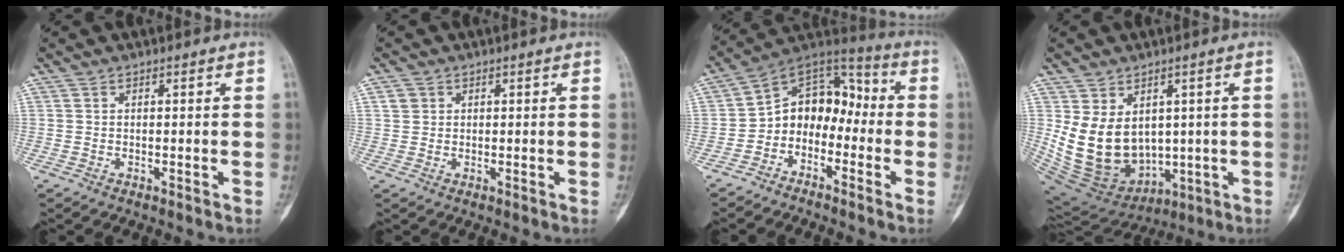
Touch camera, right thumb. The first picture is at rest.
{"total": 1.8, "force": [0.6, 1.6, 0.4], "torque": [0.003, 0.000, 0.008]}
{"total": 11.5, "force": [-3.0, 8.7, 6.9], "torque": [-0.069, 0.077, -0.071]}
{"total": 15.3, "force": [1.5, 11.3, 10.1], "torque": [-0.146, -0.018, 0.070]}